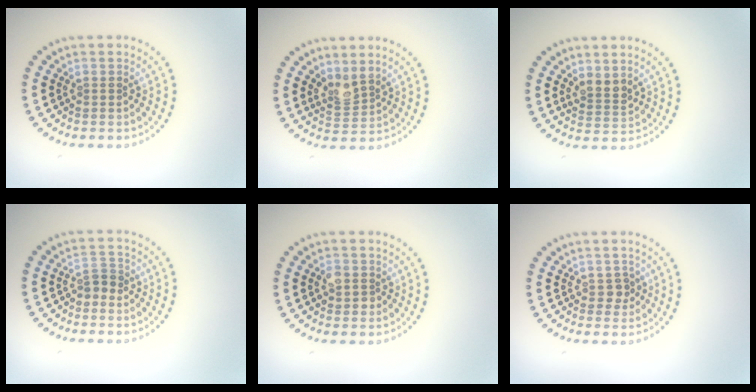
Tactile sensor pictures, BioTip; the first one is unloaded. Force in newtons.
{"total": 2.2, "press": 1.6, "slide": 1.4}
{"total": 2.1, "press": 1.7, "slide": 1.2}
{"total": 1.3, "press": 1.0, "slide": 0.7}
{"total": 1.6, "press": 1.6, "slide": 0.4}
{"total": 1.2, "press": 1.0, "slide": 0.6}